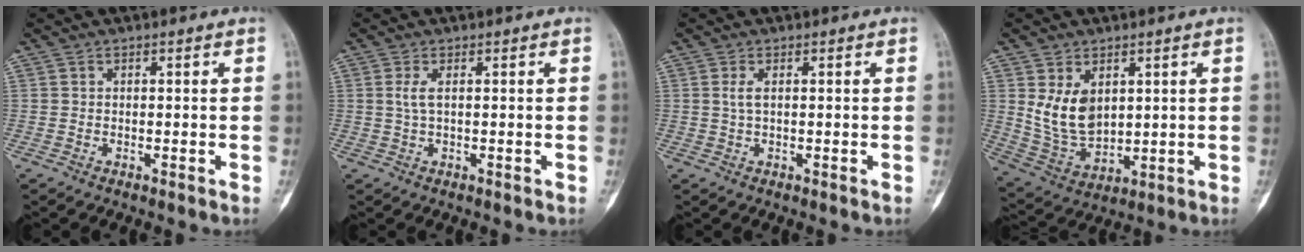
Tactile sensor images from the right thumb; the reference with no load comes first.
{"total": 2.1, "force": [0.4, 0.7, 1.9], "torque": [-0.043, 0.003, 0.011]}
{"total": 1.6, "force": [0.4, 0.6, 1.4], "torque": [-0.030, 0.003, 0.009]}
{"total": 9.8, "force": [2.6, 6.6, 6.8], "torque": [-0.102, -0.021, 0.074]}